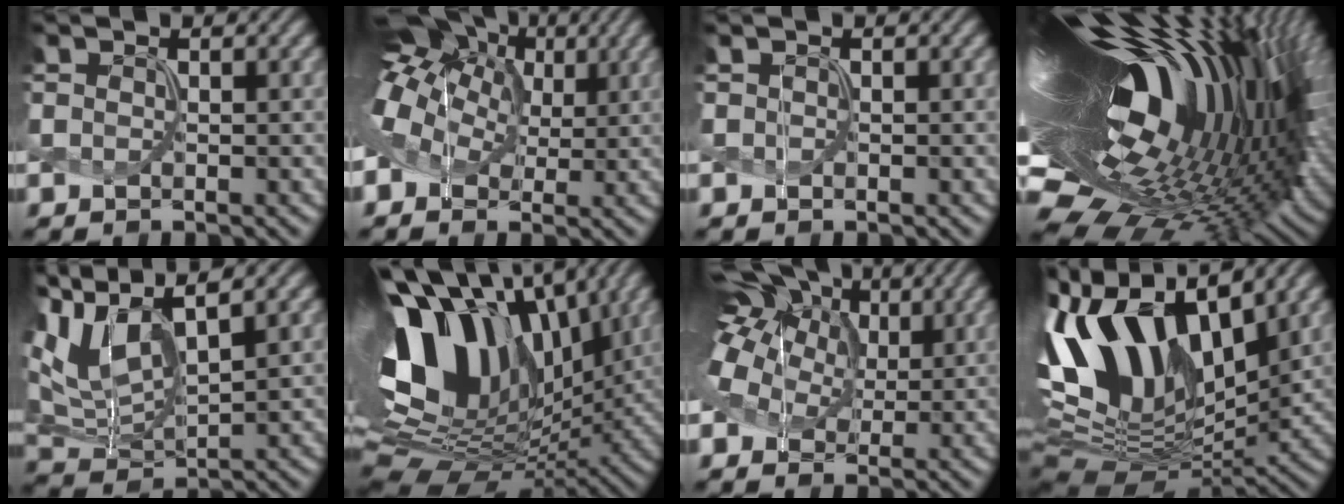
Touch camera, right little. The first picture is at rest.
{"total": 12.5, "force": [4.4, 8.9, 7.7], "torque": [-0.170, 0.044, 0.053]}
{"total": 0.0}
{"total": 21.2, "force": [4.4, 8.6, 19.0], "torque": [-0.332, 0.004, 0.058]}
{"total": 8.2, "force": [4.5, 3.6, 5.9], "torque": [-0.148, 0.014, 0.089]}
{"total": 17.3, "force": [4.7, 11.1, 12.4], "torque": [-0.253, 0.023, 0.079]}
{"total": 12.0, "force": [5.8, 7.8, 7.1], "torque": [-0.151, 0.047, 0.074]}
{"total": 14.5, "force": [2.9, 8.6, 11.2], "torque": [-0.227, 0.023, 0.046]}